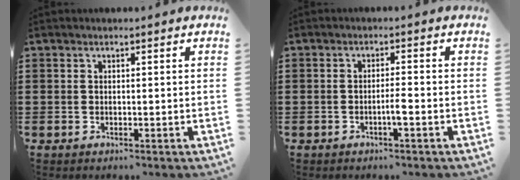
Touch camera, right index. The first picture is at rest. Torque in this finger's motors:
{"motor_torque": [0.40, 0.59, 0.13, 0.06]}